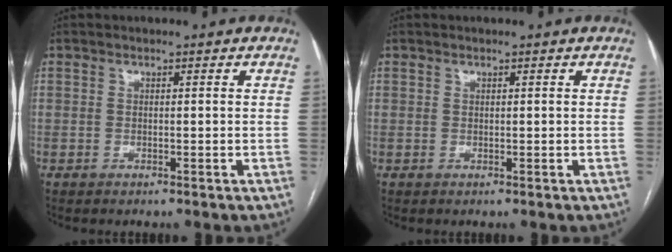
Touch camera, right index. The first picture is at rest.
{"total": 0.0}